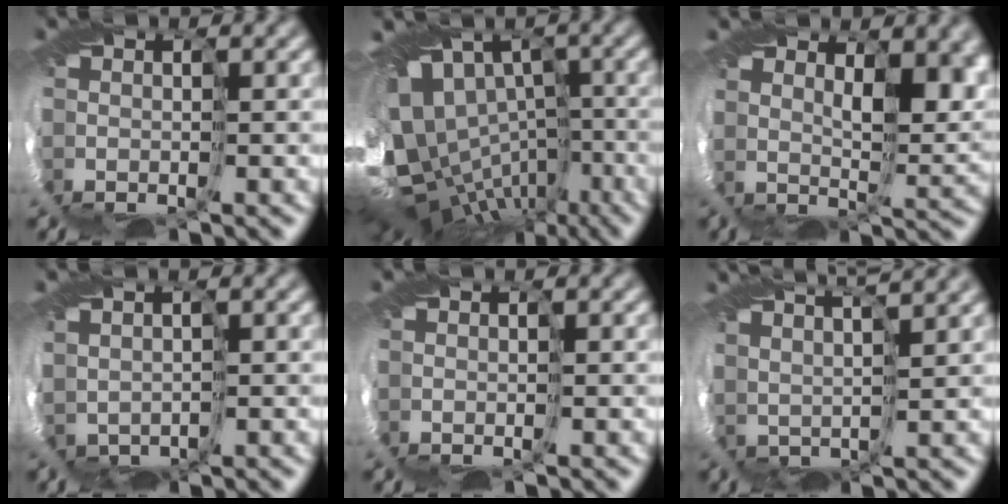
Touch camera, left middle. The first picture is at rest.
{"total": 11.8, "force": [-1.8, 9.0, 7.5], "torque": [-0.161, -0.002, 0.005]}
{"total": 4.6, "force": [2.7, 1.4, 3.5], "torque": [-0.062, 0.001, 0.044]}
{"total": 0.9, "force": [0.5, 0.8, 0.0], "torque": [-0.007, 0.001, 0.012]}
{"total": 0.0}
{"total": 7.3, "force": [6.1, 1.8, 3.6], "torque": [-0.042, 0.053, 0.066]}